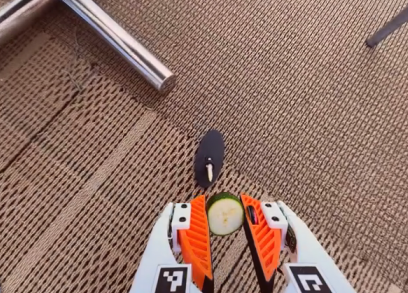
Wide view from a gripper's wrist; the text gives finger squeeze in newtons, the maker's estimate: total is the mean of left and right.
{"total": 7.3, "left": 7.0, "right": 7.6}